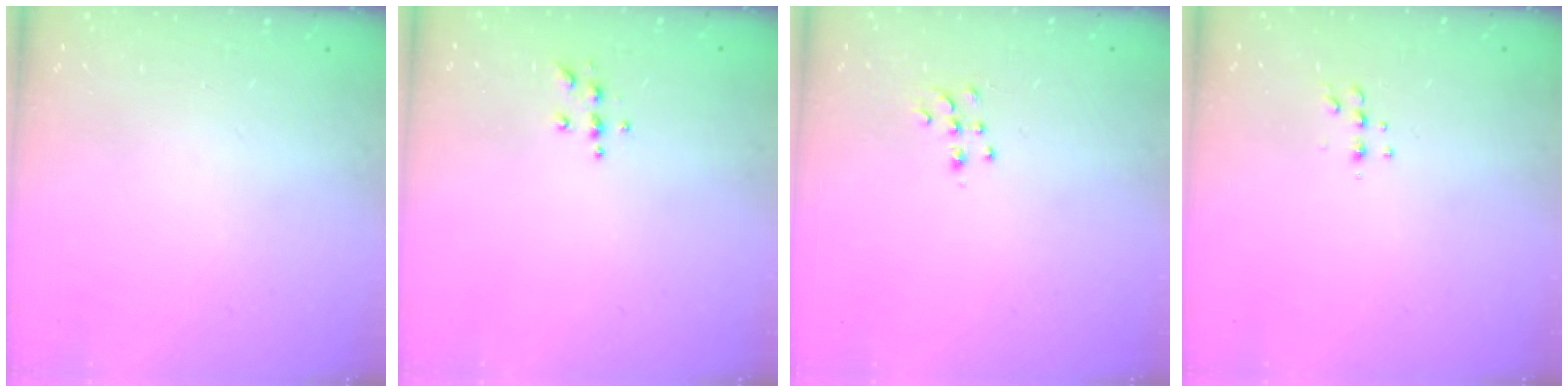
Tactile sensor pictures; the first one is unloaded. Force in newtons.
{"total": 4.6, "press": 4.6, "slide": 0.5}
{"total": 7.2, "press": 7.2, "slide": 0.5}
{"total": 4.9, "press": 4.8, "slide": 1.1}